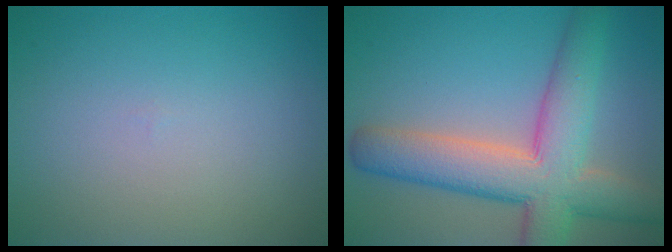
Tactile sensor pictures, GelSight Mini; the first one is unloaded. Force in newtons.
{"total": 9.1, "press": 9.0, "slide": 0.7}